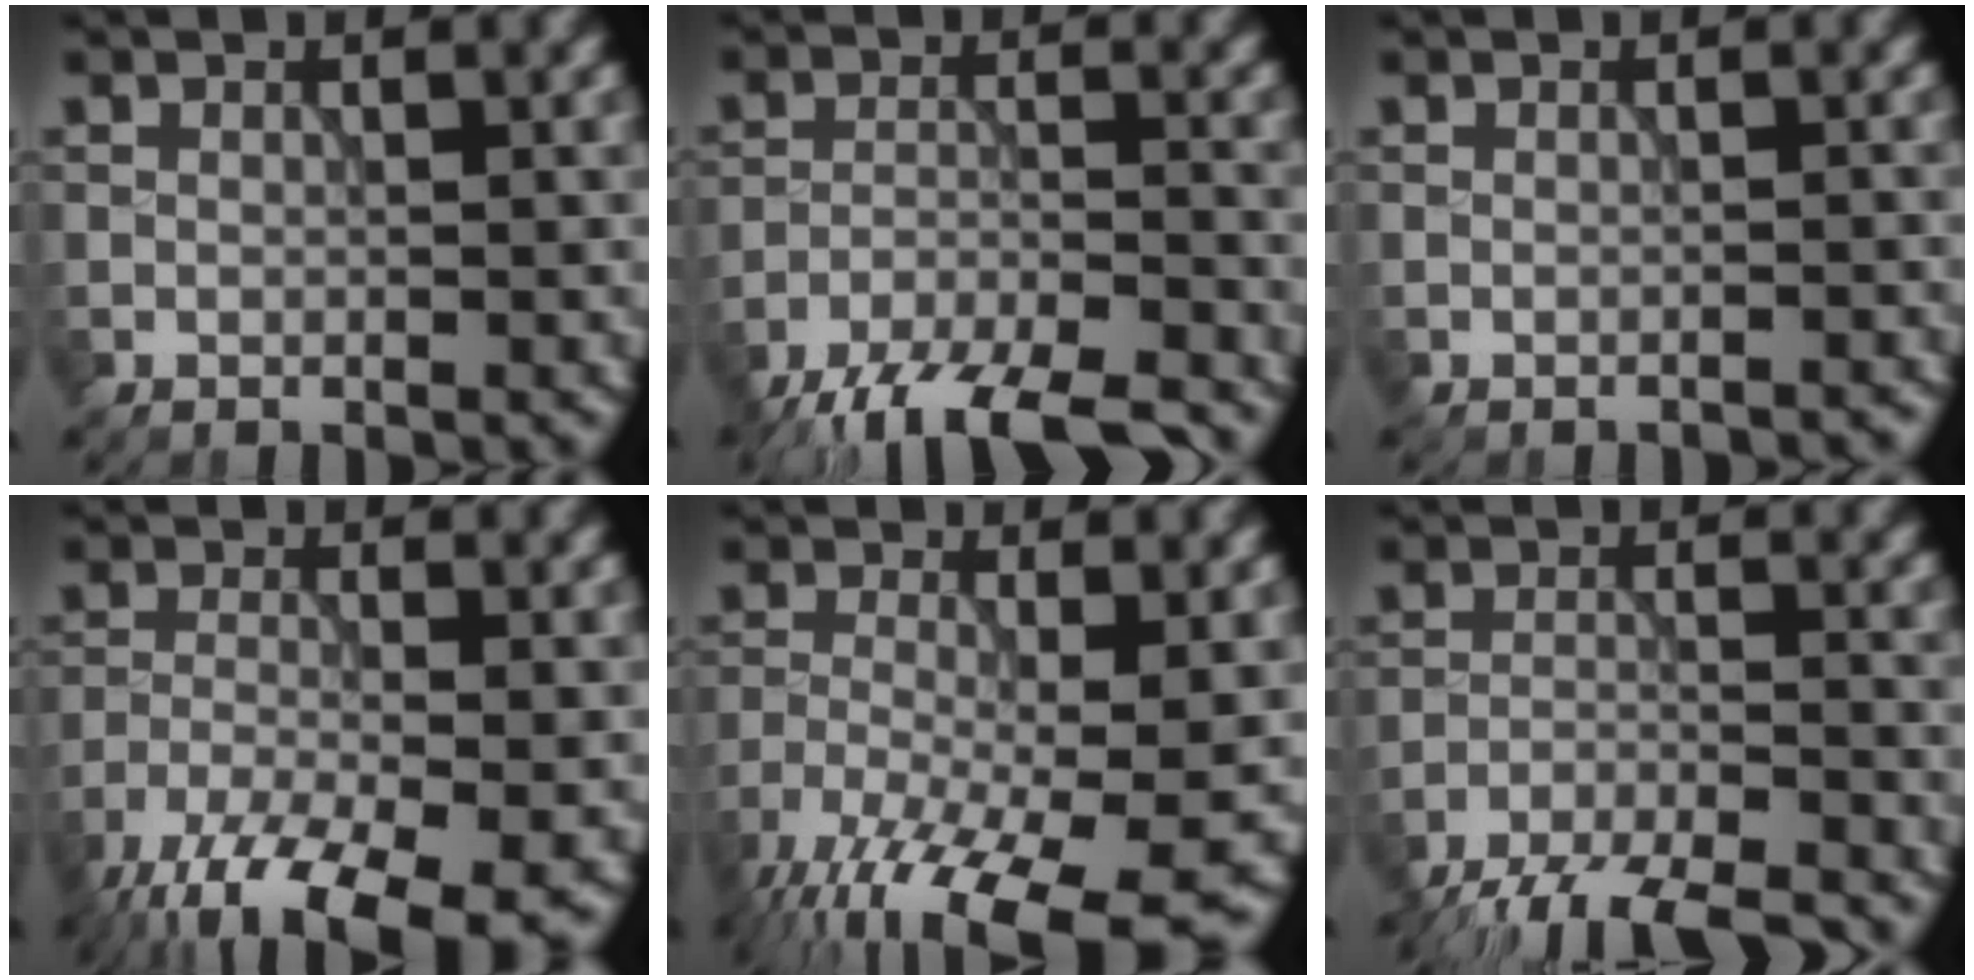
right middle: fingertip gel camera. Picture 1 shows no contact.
{"total": 11.6, "force": [-10.2, 2.9, 4.9], "torque": [-0.083, -0.024, -0.157]}
{"total": 1.3, "force": [-1.3, 0.1, 0.1], "torque": [0.004, 0.002, -0.018]}
{"total": 10.8, "force": [-7.7, 3.0, 7.0], "torque": [-0.141, -0.041, -0.126]}
{"total": 13.2, "force": [-7.8, 3.9, 9.9], "torque": [-0.186, -0.027, -0.128]}
{"total": 9.8, "force": [-9.0, 2.0, 3.4], "torque": [-0.056, -0.020, -0.138]}